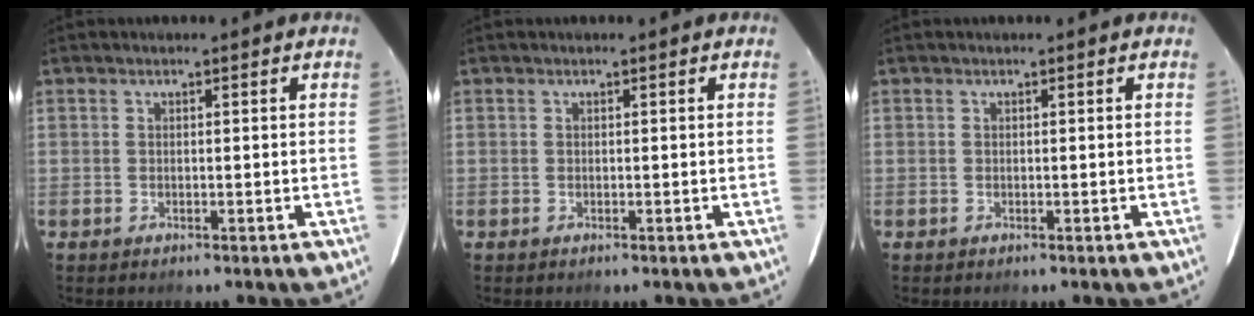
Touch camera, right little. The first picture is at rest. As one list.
[{"total": 0.0}, {"total": 0.0}]